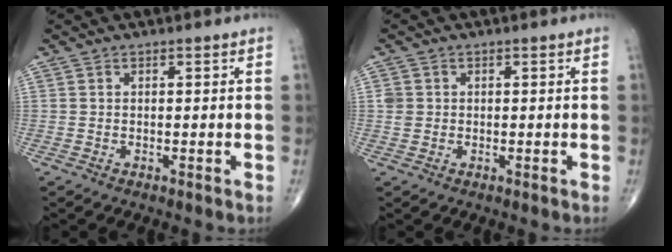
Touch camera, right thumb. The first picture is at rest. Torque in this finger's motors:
{"motor_torque": [0.37, 0.53, 0.11, -0.06, 0.00]}